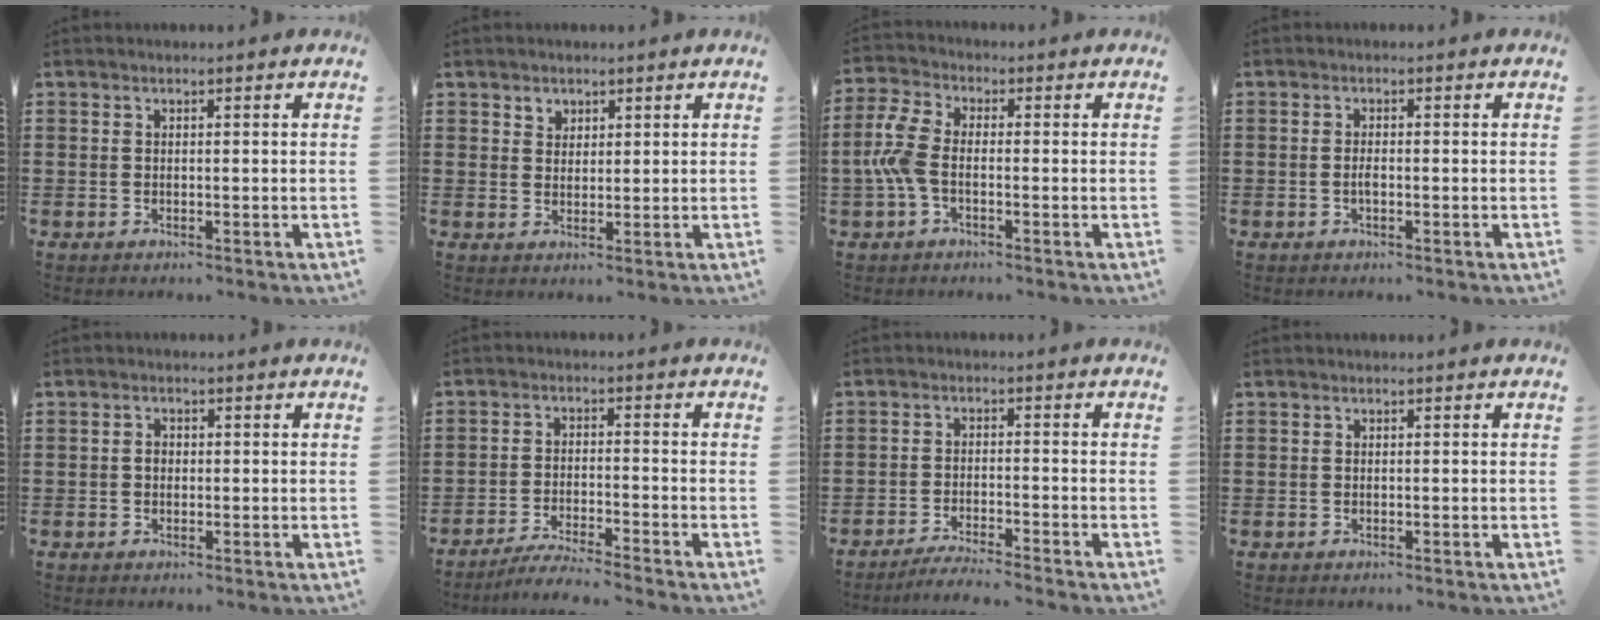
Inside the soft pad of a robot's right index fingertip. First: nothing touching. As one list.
[{"total": 1.9, "force": [1.4, 1.3, 0.0], "torque": [-0.007, 0.005, 0.027]}, {"total": 6.2, "force": [-1.2, 3.2, 5.1], "torque": [-0.141, -0.007, -0.033]}, {"total": 1.4, "force": [-0.4, 0.4, 1.3], "torque": [-0.026, -0.002, -0.007]}, {"total": 1.2, "force": [-0.1, 0.9, 0.8], "torque": [-0.018, 0.004, -0.002]}, {"total": 4.2, "force": [-4.1, -0.5, 1.0], "torque": [-0.026, -0.008, -0.083]}, {"total": 3.4, "force": [-3.3, -0.5, 0.7], "torque": [-0.013, -0.005, -0.066]}, {"total": 0.0}]